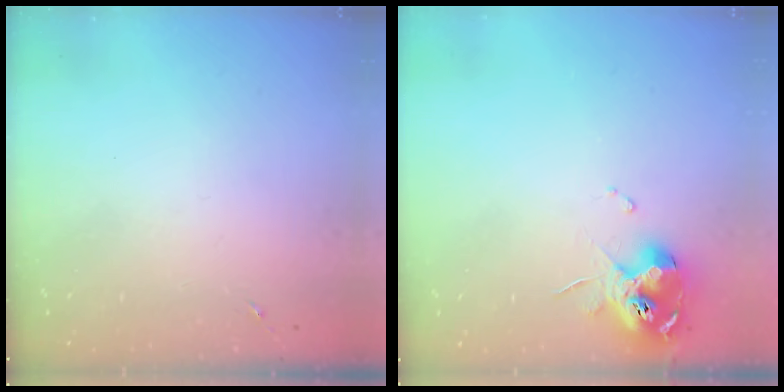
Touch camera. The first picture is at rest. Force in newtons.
{"total": 11.0, "press": 10.9, "slide": 1.3}